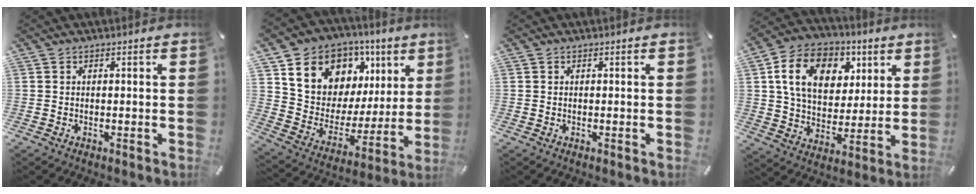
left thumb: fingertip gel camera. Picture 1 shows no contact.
{"total": 12.7, "force": [7.7, 9.6, 3.3], "torque": [-0.060, -0.071, 0.143]}
{"total": 0.0}
{"total": 15.6, "force": [6.1, 11.5, 8.6], "torque": [-0.142, -0.004, 0.113]}